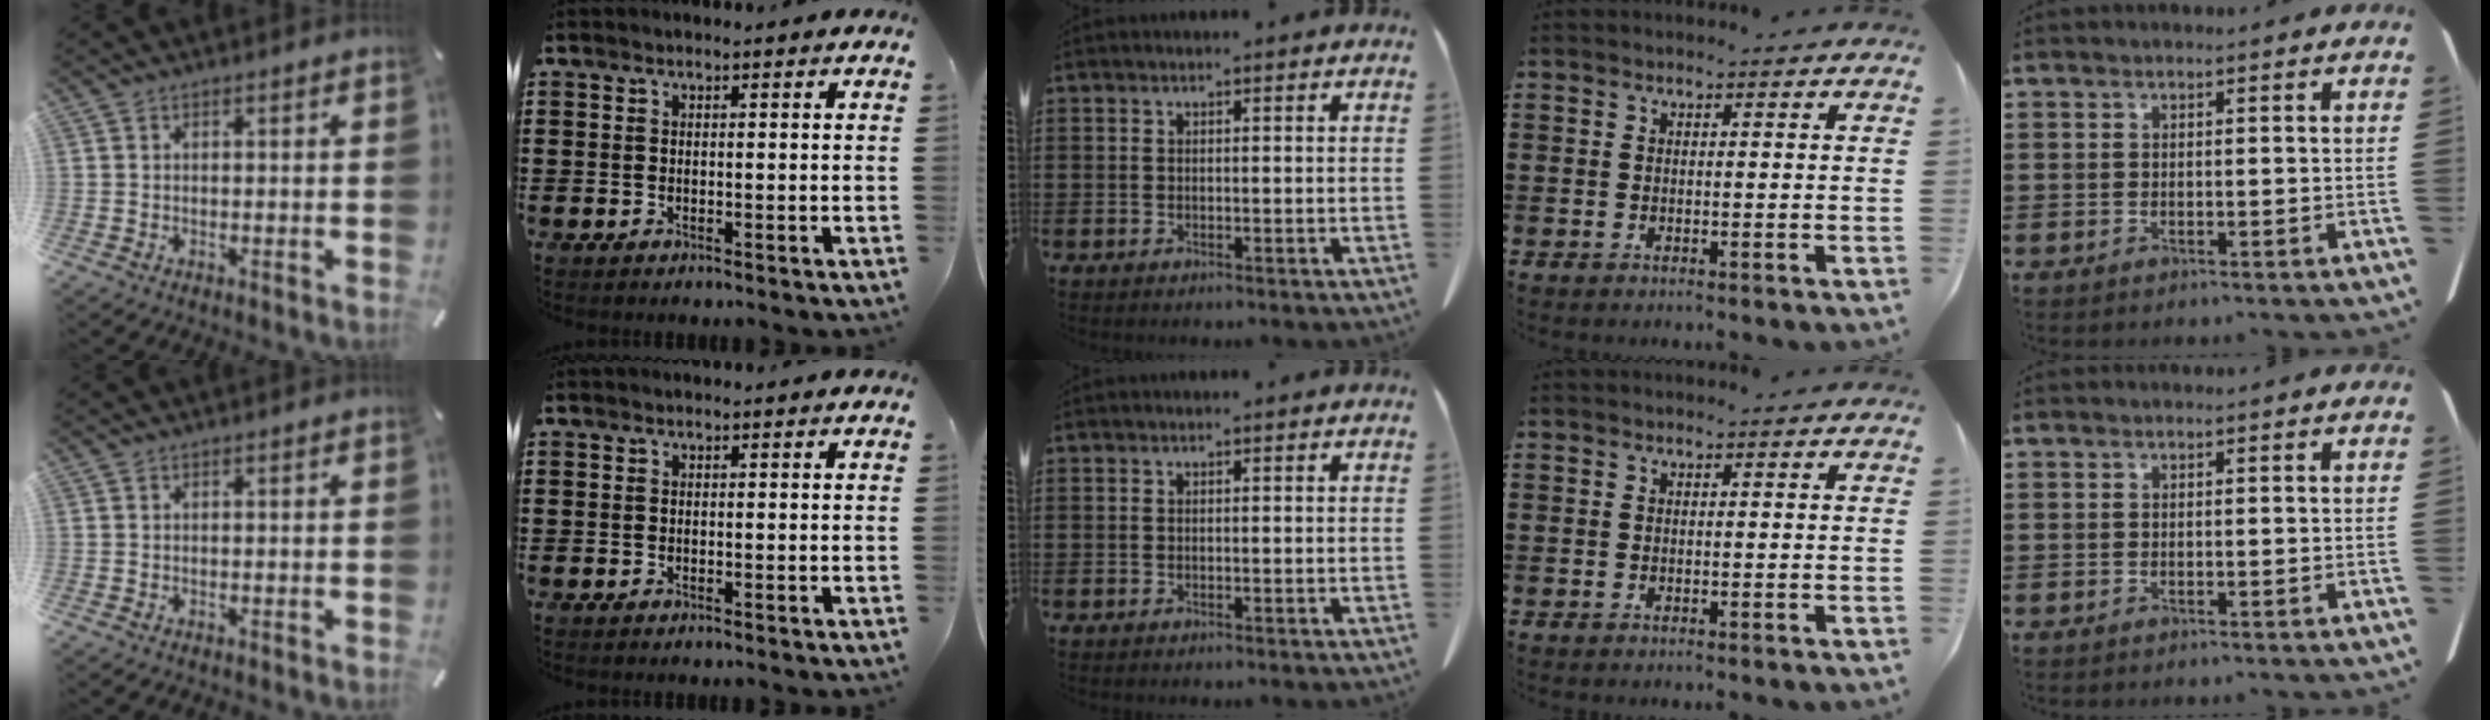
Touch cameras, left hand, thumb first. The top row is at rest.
{}